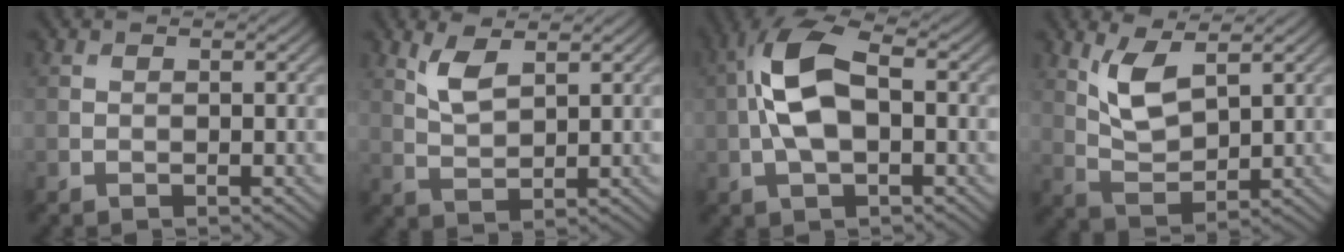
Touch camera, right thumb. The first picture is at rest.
{"total": 3.8, "force": [2.3, 1.4, 2.7], "torque": [-0.067, -0.003, 0.050]}
{"total": 9.0, "force": [0.0, 4.4, 7.9], "torque": [-0.168, 0.021, -0.009]}
{"total": 6.1, "force": [3.0, 2.4, 4.7], "torque": [-0.108, -0.007, 0.065]}